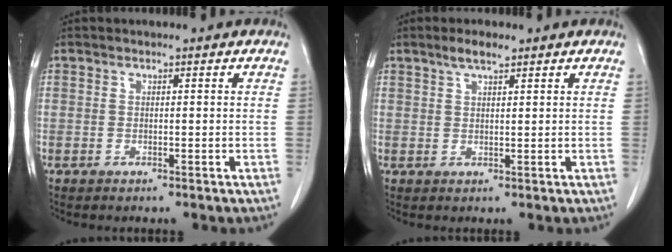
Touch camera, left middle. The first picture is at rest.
{"total": 2.7, "force": [2.0, 0.6, 1.8], "torque": [-0.038, 0.006, 0.037]}